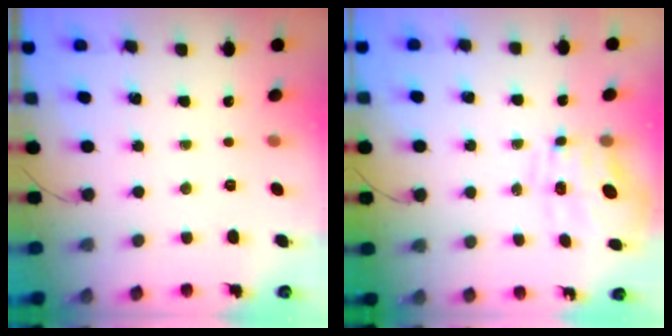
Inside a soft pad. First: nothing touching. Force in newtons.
{"total": 3.3, "press": 3.2, "slide": 1.1}